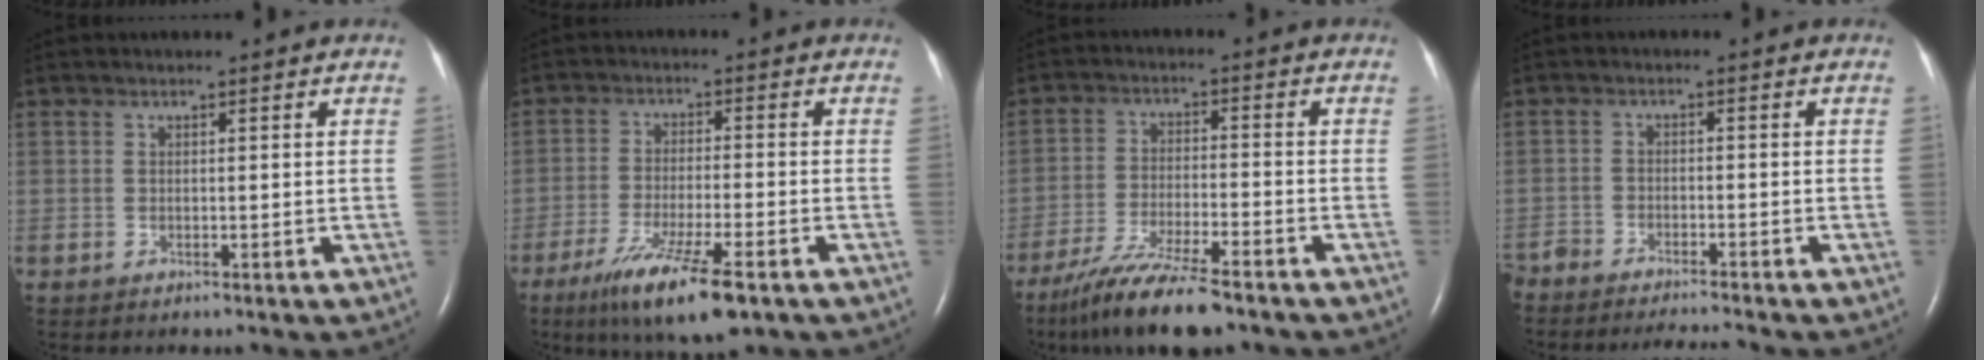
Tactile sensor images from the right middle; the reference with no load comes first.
{"total": 10.8, "force": [-6.5, 1.0, 8.6], "torque": [-0.157, -0.028, -0.109]}
{"total": 11.1, "force": [-8.8, 0.7, 6.8], "torque": [-0.123, -0.032, -0.151]}
{"total": 8.3, "force": [-7.8, 0.5, 2.6], "torque": [-0.038, -0.011, -0.126]}